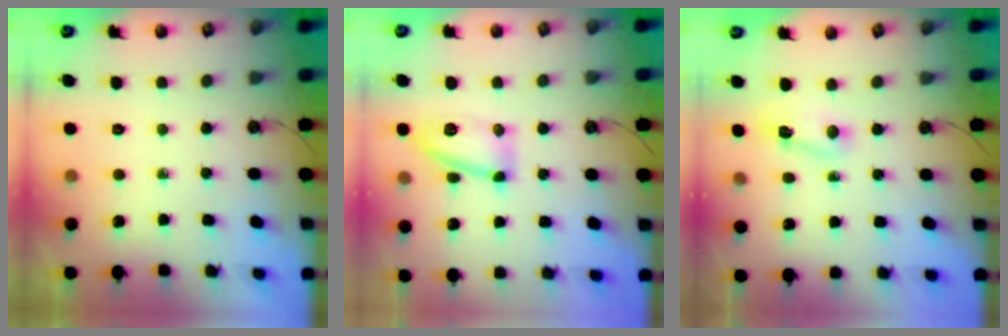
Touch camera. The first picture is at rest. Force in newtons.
{"total": 11.4, "press": 11.4, "slide": 0.6}
{"total": 2.8, "press": 2.7, "slide": 0.6}